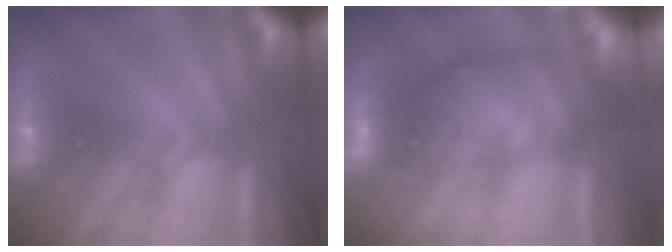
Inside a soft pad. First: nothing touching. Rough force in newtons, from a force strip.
{"total": 5.9}